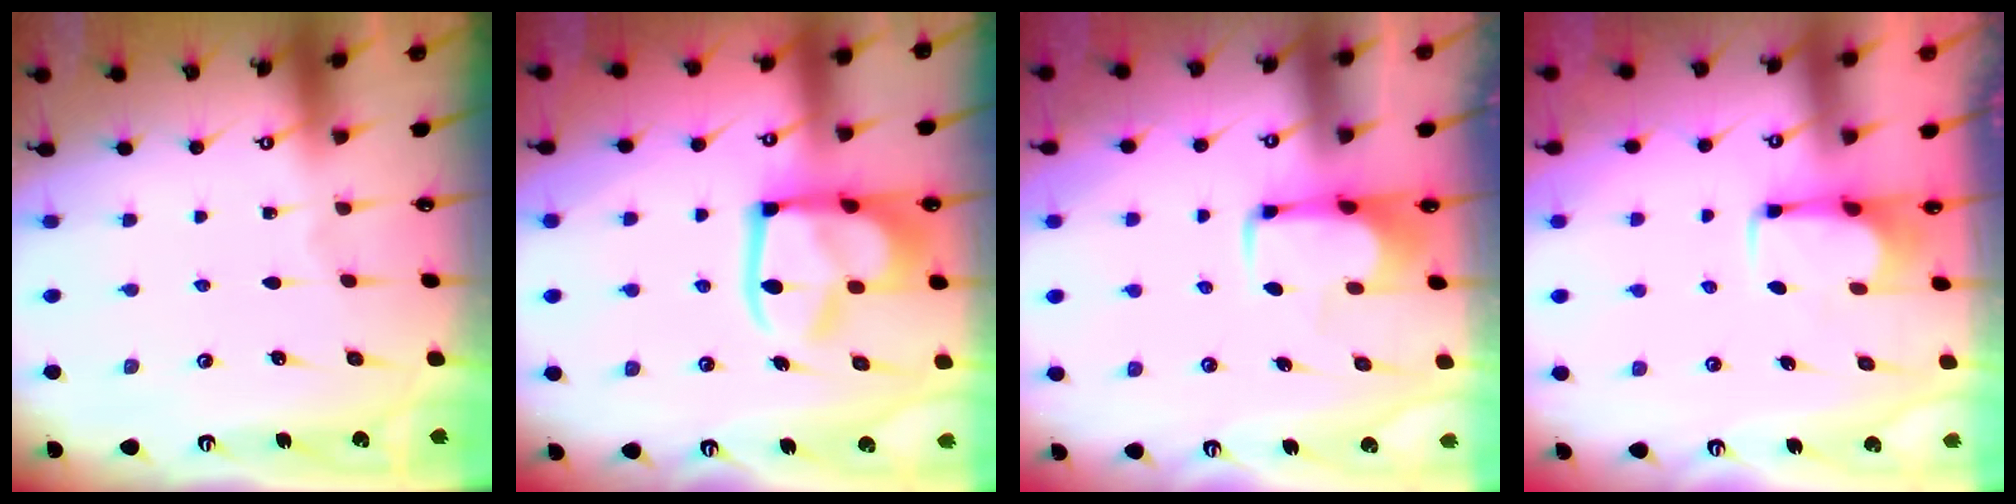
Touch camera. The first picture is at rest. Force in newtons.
{"total": 17.4, "press": 17.3, "slide": 2.2}
{"total": 2.0, "press": 2.0, "slide": 0.4}
{"total": 2.8, "press": 2.8, "slide": 0.5}